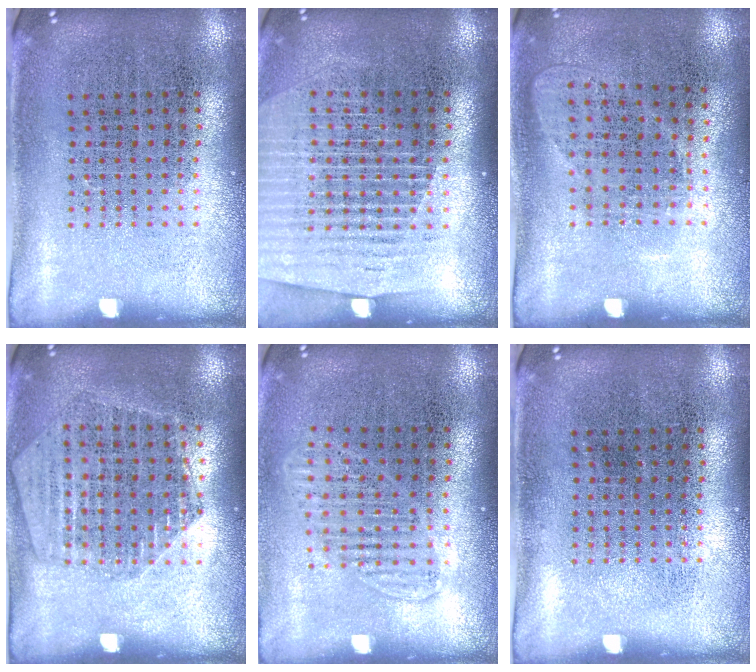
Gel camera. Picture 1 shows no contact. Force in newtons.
{"total": 1.5, "press": 1.4, "slide": 0.5}
{"total": 1.0, "press": 0.8, "slide": 0.5}
{"total": 1.6, "press": 1.6, "slide": 0.2}
{"total": 1.4, "press": 1.3, "slide": 0.6}
{"total": 0.0}